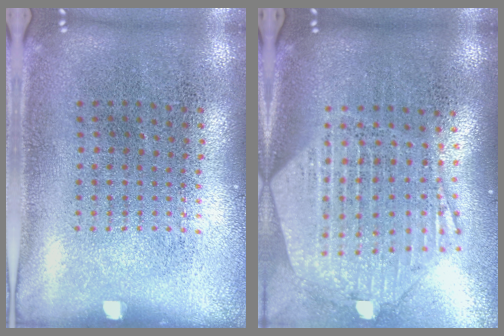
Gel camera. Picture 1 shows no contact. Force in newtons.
{"total": 2.8, "press": 2.2, "slide": 1.7}